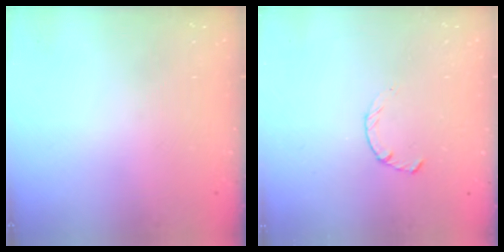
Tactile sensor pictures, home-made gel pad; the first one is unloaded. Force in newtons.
{"total": 2.4, "press": 2.3, "slide": 0.4}